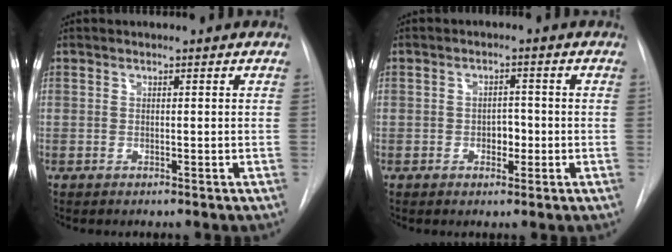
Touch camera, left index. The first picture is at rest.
{"total": 2.6, "force": [-0.7, 1.7, 1.8], "torque": [-0.022, 0.006, -0.008]}